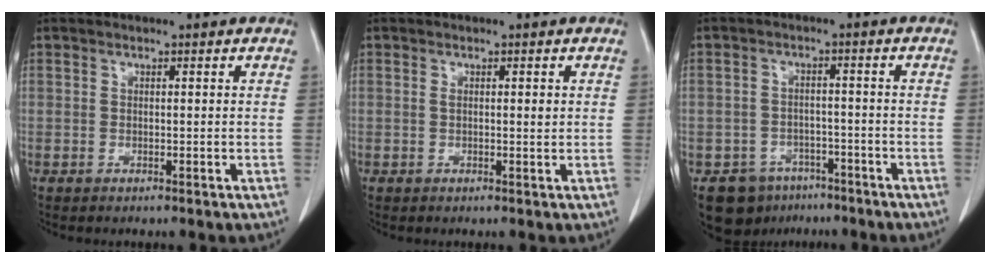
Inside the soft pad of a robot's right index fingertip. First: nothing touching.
{"total": 1.6, "force": [0.4, 0.5, 1.4], "torque": [-0.023, 0.001, 0.007]}
{"total": 7.1, "force": [-4.8, 5.0, 1.3], "torque": [-0.014, 0.010, -0.067]}